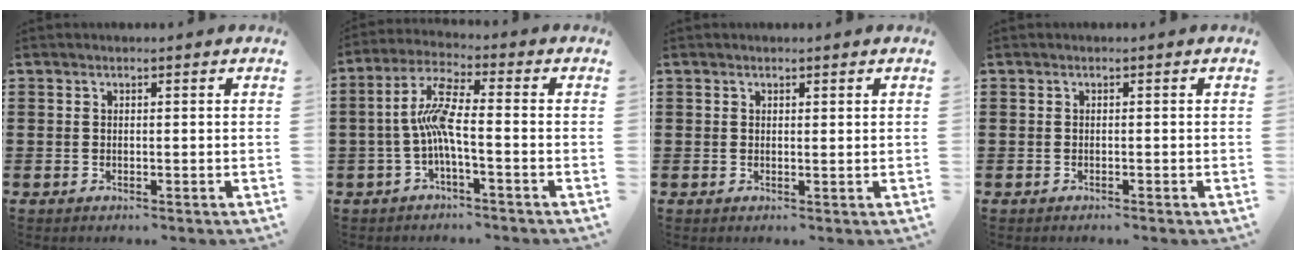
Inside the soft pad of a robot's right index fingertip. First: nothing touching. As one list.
[{"total": 7.2, "force": [-1.6, 1.3, 6.9], "torque": [-0.152, -0.005, -0.038]}, {"total": 0.0}, {"total": 0.5, "force": [-0.5, -0.2, 0.1], "torque": [-0.003, -0.004, -0.010]}]